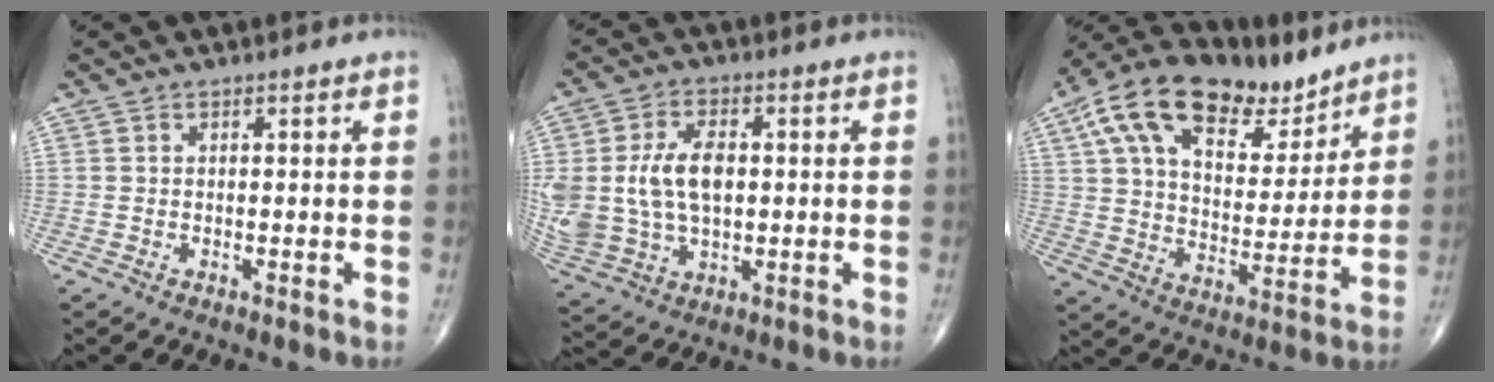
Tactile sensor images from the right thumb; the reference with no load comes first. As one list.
[{"total": 14.8, "force": [1.1, 9.3, 11.5], "torque": [-0.240, 0.003, 0.032]}, {"total": 22.1, "force": [13.2, 11.6, 13.4], "torque": [-0.201, -0.024, 0.232]}]